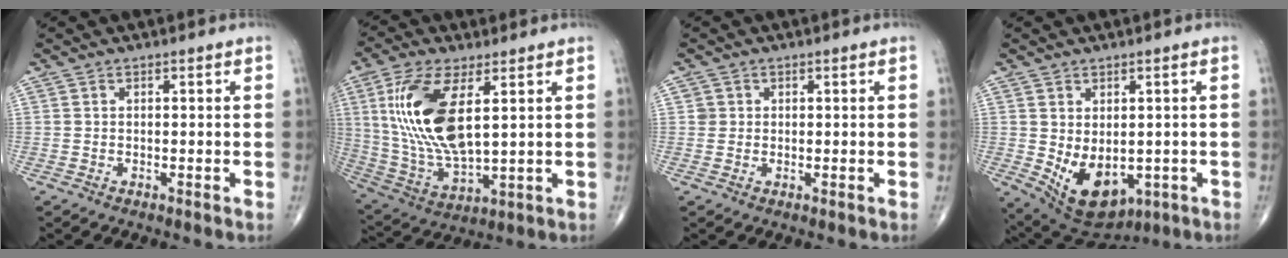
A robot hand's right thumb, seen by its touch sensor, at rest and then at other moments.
{"total": 17.5, "force": [4.5, 7.3, 15.2], "torque": [-0.322, -0.021, 0.096]}
{"total": 1.2, "force": [0.2, 1.2, 0.1], "torque": [0.010, 0.003, 0.001]}
{"total": 11.1, "force": [-1.8, 7.1, 8.4], "torque": [-0.116, -0.007, 0.000]}